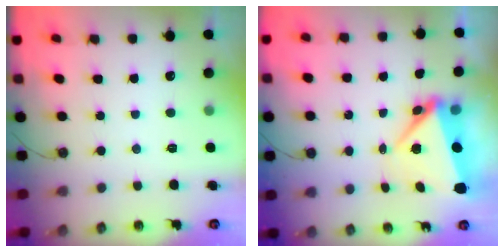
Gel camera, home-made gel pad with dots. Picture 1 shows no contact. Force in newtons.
{"total": 7.1, "press": 6.7, "slide": 2.1}